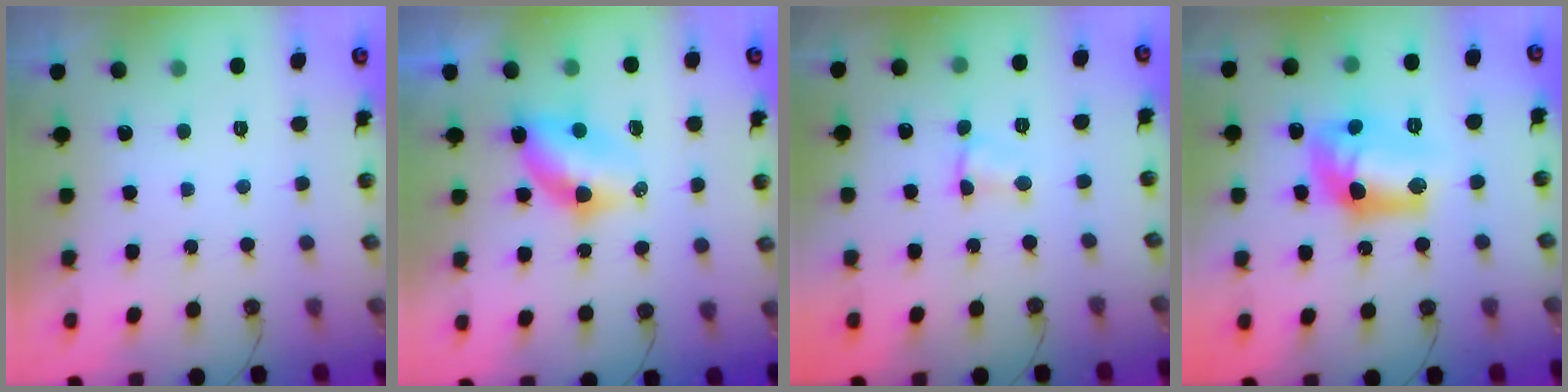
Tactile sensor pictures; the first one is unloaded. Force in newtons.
{"total": 6.5, "press": 6.4, "slide": 0.6}
{"total": 1.9, "press": 1.9, "slide": 0.3}
{"total": 14.0, "press": 13.9, "slide": 1.8}